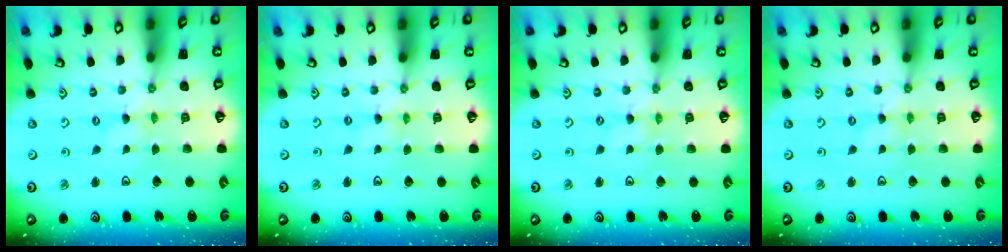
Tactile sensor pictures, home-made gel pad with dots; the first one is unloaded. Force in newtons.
{"total": 0.0}
{"total": 0.0}
{"total": 0.0}